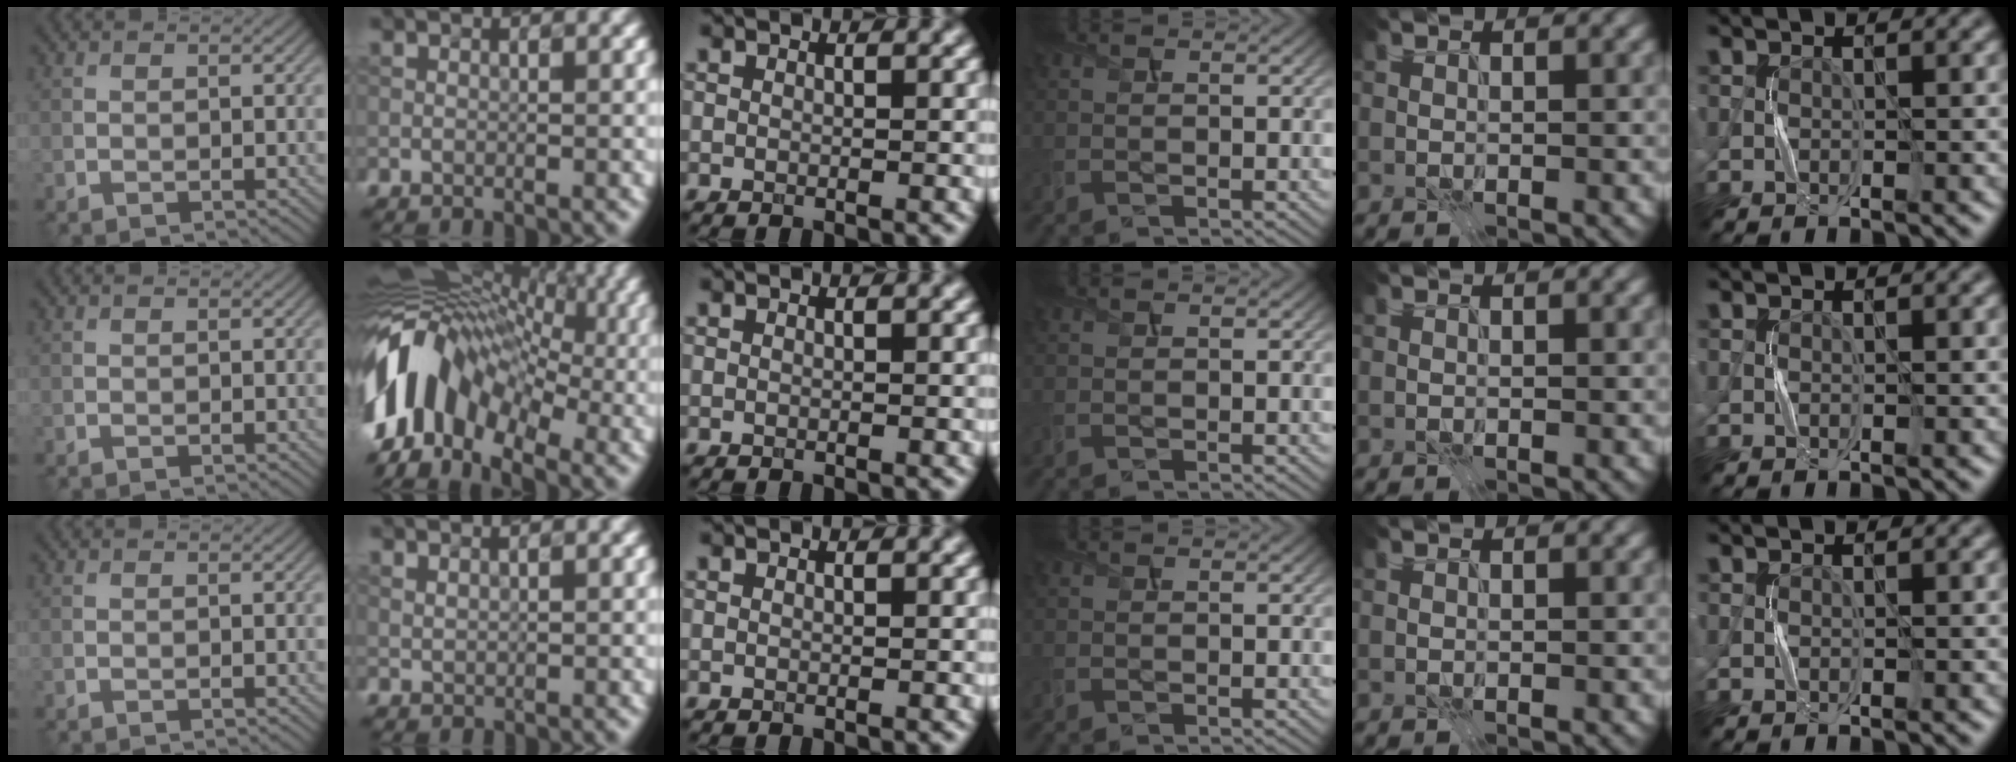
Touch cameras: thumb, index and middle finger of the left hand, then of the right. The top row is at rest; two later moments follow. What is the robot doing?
{"motion": "press", "object": "sticky note"}